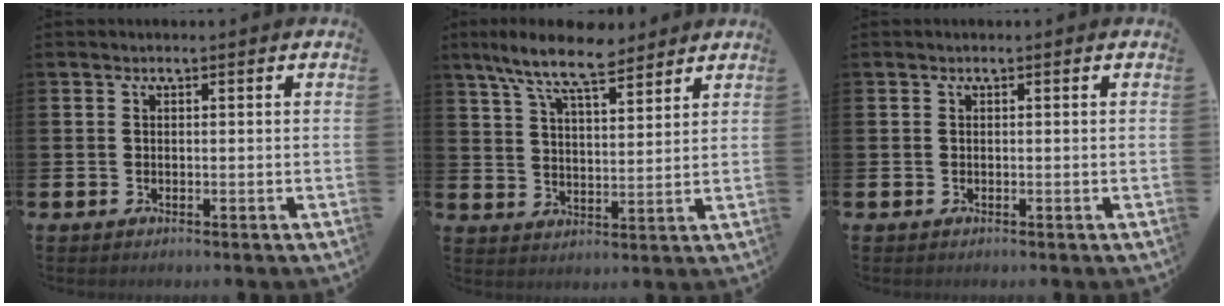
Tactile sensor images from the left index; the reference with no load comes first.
{"total": 9.3, "force": [8.1, 1.9, 4.2], "torque": [-0.102, -0.027, 0.148]}
{"total": 0.0}